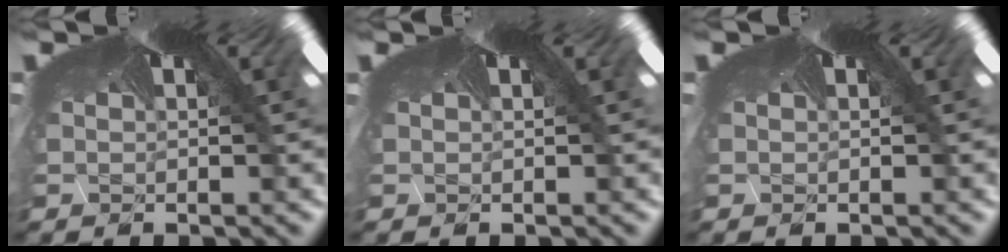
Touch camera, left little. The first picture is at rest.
{"total": 0.0}
{"total": 0.0}